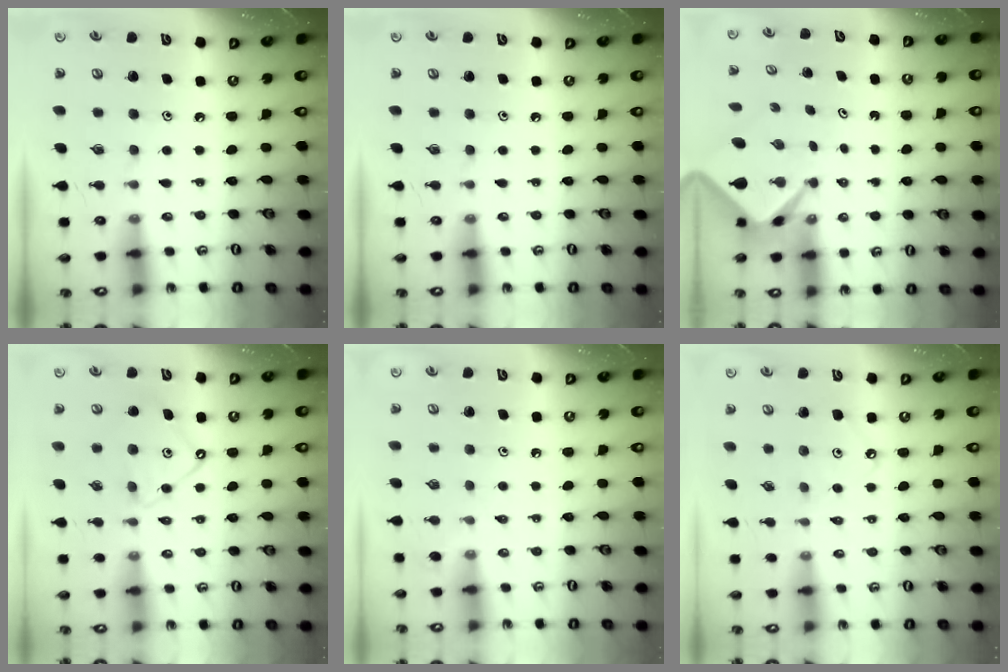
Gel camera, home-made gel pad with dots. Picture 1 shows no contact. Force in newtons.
{"total": 0.0}
{"total": 2.4, "press": 2.4, "slide": 0.2}
{"total": 9.9, "press": 9.9, "slide": 0.8}
{"total": 3.2, "press": 3.1, "slide": 0.6}
{"total": 3.8, "press": 3.7, "slide": 0.6}